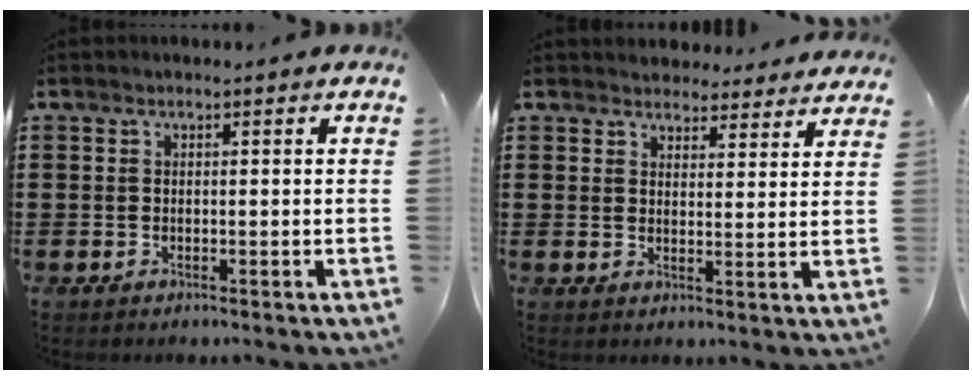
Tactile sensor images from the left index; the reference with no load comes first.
{"total": 3.8, "force": [3.7, 0.7, -0.1], "torque": [-0.004, -0.016, 0.068]}